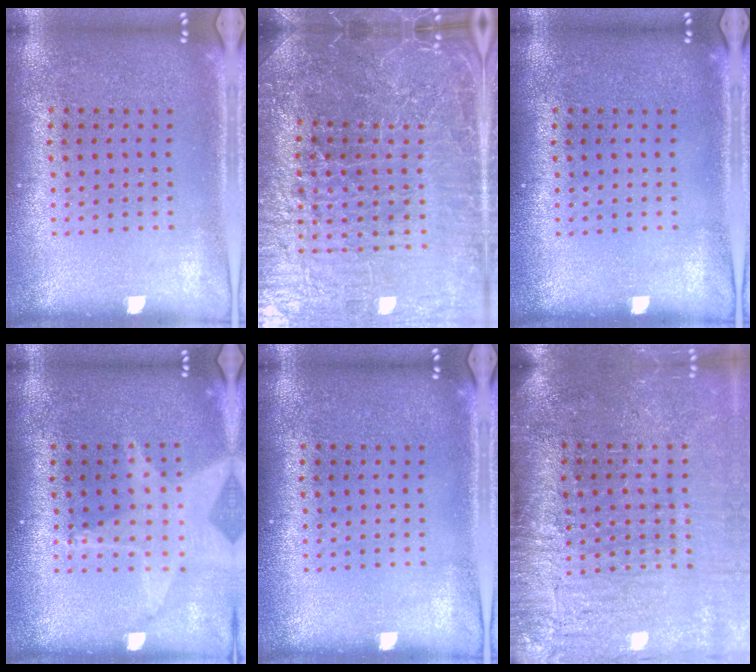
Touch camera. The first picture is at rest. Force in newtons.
{"total": 5.6, "press": 5.2, "slide": 2.1}
{"total": 0.0}
{"total": 1.4, "press": 1.4, "slide": 0.3}
{"total": 0.0}
{"total": 4.2, "press": 3.5, "slide": 2.3}